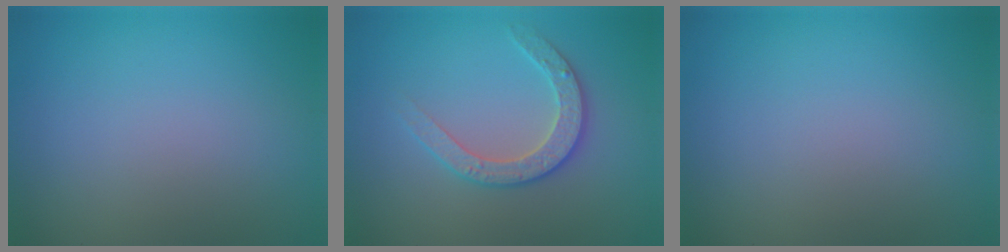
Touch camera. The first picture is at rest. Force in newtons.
{"total": 2.9, "press": 2.8, "slide": 0.8}
{"total": 0.0}